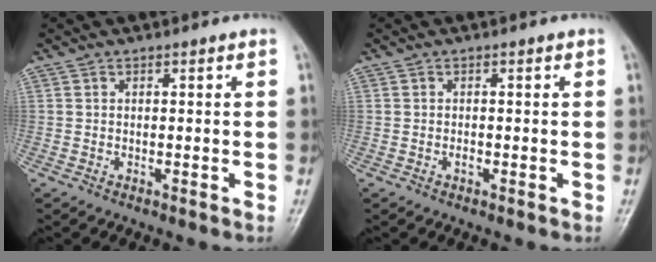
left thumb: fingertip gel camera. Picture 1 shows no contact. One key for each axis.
{"total": 0.7, "fx": -0.1, "fy": 0.4, "fz": 0.5, "tx": -0.006, "ty": 0.000, "tz": -0.004}